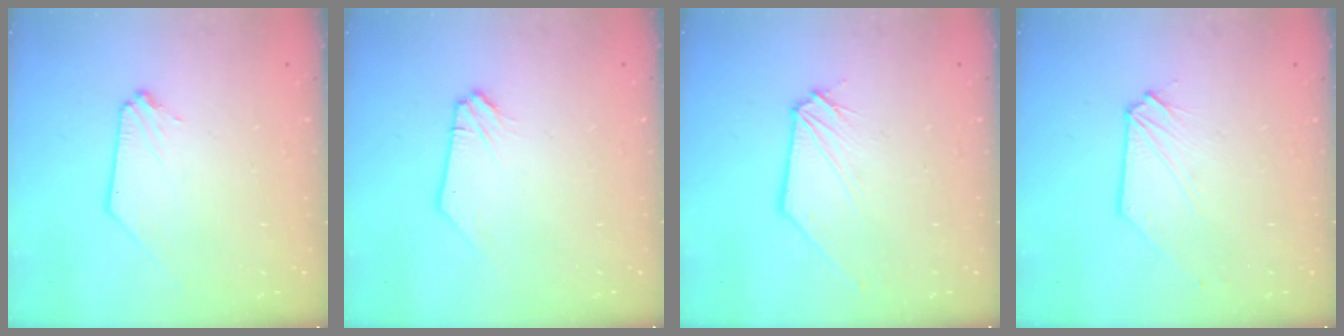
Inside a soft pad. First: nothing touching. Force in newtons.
{"total": 0.0}
{"total": 0.7, "press": 0.7, "slide": 0.1}
{"total": 1.0, "press": 1.0, "slide": 0.1}